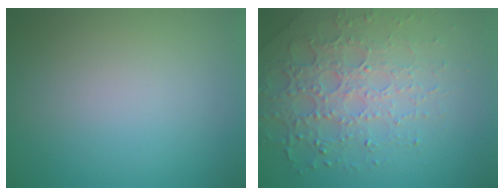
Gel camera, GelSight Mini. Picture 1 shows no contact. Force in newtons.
{"total": 6.2, "press": 4.8, "slide": 3.9}